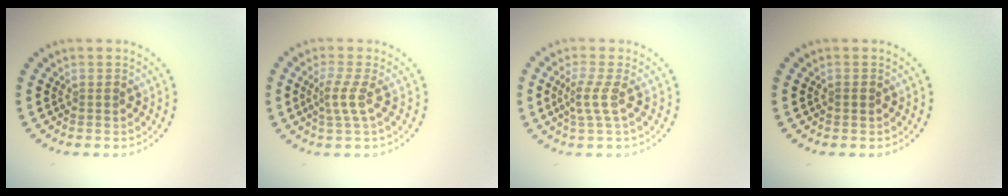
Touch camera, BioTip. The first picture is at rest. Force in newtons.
{"total": 2.1, "press": 1.4, "slide": 1.5}
{"total": 2.2, "press": 1.5, "slide": 1.6}
{"total": 0.6, "press": 0.6, "slide": 0.1}